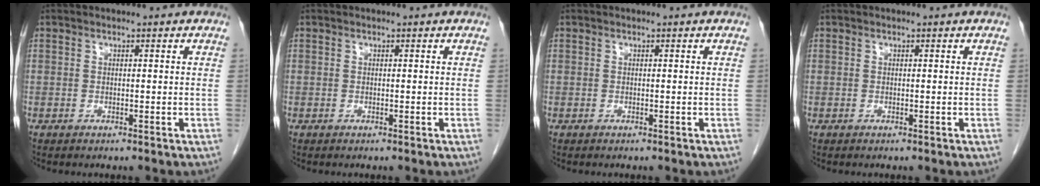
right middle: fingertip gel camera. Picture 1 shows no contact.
{"total": 0.0}
{"total": 0.0}
{"total": 0.0}